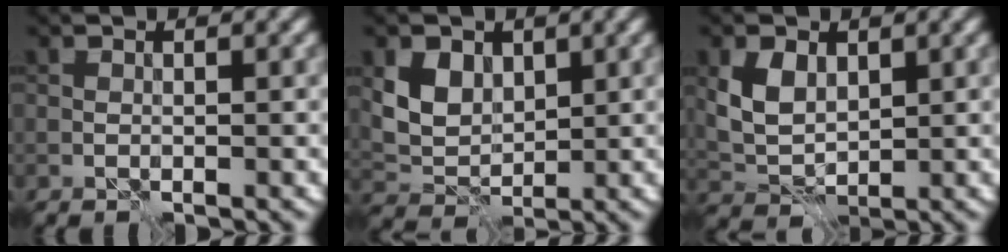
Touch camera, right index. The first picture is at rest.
{"total": 3.9, "force": [1.6, 3.0, 2.0], "torque": [-0.047, -0.005, 0.031]}
{"total": 3.8, "force": [1.3, 2.7, 2.4], "torque": [-0.055, -0.001, 0.026]}